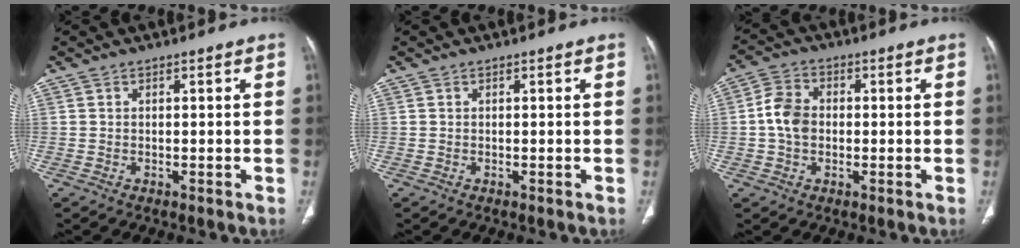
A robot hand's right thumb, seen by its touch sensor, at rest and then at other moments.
{"total": 0.0}
{"total": 6.5, "force": [-0.4, 4.9, 4.3], "torque": [-0.078, 0.016, -0.014]}